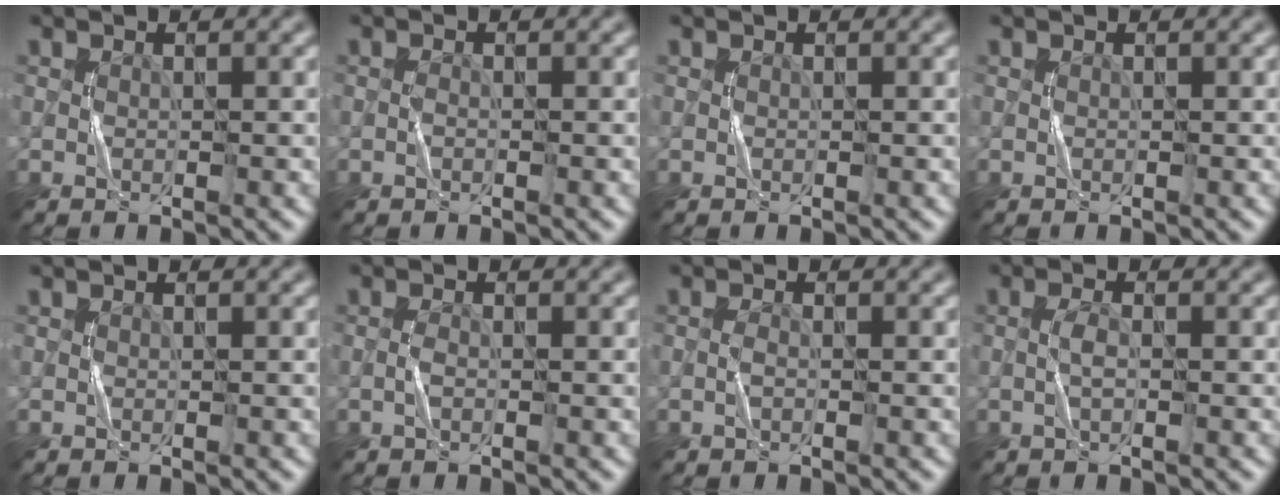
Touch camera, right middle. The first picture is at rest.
{"total": 0.5, "force": [-0.3, 0.3, 0.4], "torque": [-0.010, 0.001, -0.007]}
{"total": 0.0}
{"total": 0.0}
{"total": 0.0}
{"total": 1.0, "force": [-0.4, 0.3, 0.8], "torque": [-0.020, 0.001, -0.010]}
{"total": 0.9, "force": [-0.4, 0.3, 0.8], "torque": [-0.019, 0.001, -0.010]}
{"total": 1.5, "force": [-0.3, 0.5, 1.4], "torque": [-0.031, 0.003, -0.009]}